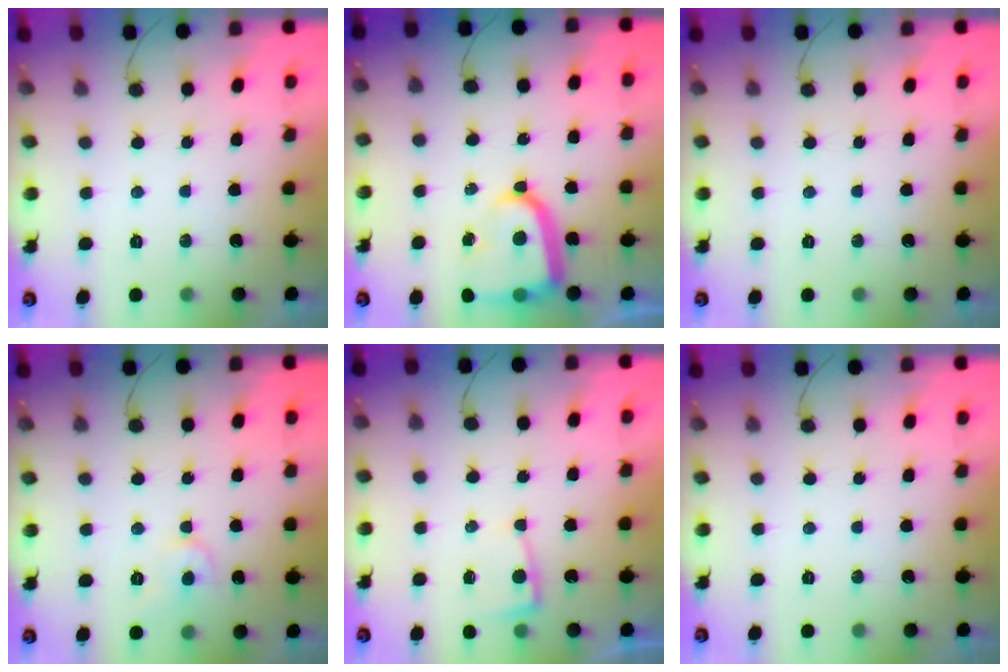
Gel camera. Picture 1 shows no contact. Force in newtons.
{"total": 13.5, "press": 13.5, "slide": 1.2}
{"total": 0.0}
{"total": 5.5, "press": 5.4, "slide": 0.8}
{"total": 5.2, "press": 5.2, "slide": 0.5}
{"total": 0.0}